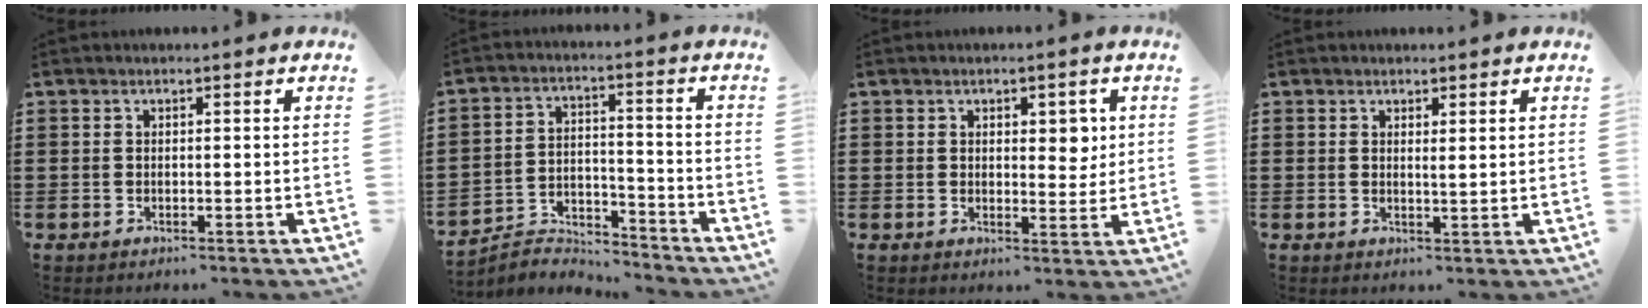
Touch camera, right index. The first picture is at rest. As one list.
[{"total": 5.0, "force": [-4.9, 0.9, 0.3], "torque": [-0.007, 0.012, -0.099]}, {"total": 3.6, "force": [1.2, 2.0, 2.7], "torque": [-0.033, 0.000, 0.014]}, {"total": 1.0, "force": [0.8, 0.1, 0.7], "torque": [-0.016, 0.001, 0.014]}]